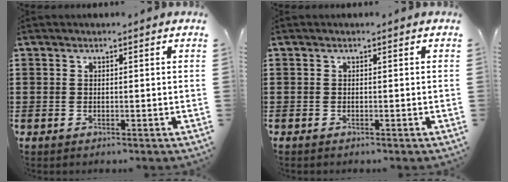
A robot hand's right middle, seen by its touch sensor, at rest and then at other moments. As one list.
[{"total": 0.0}]